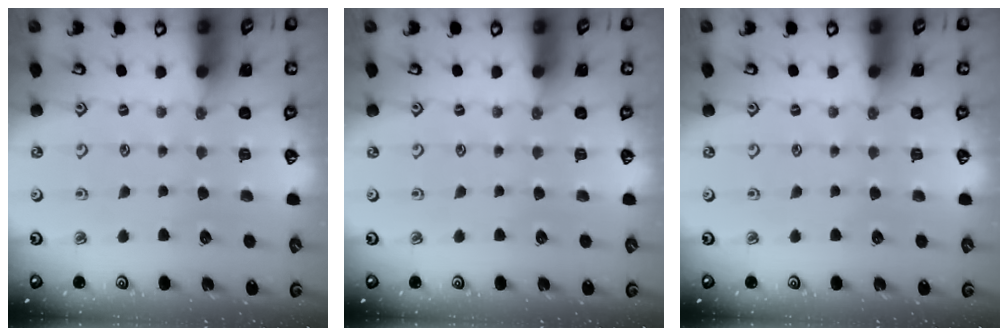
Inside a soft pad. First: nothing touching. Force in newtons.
{"total": 0.0}
{"total": 0.0}